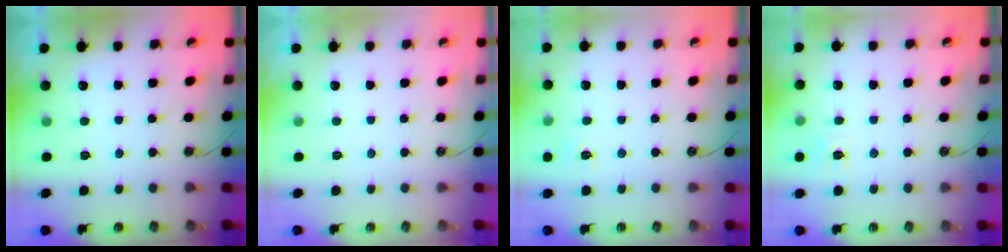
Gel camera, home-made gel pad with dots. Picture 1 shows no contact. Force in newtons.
{"total": 0.0}
{"total": 5.0, "press": 4.9, "slide": 0.7}
{"total": 5.9, "press": 5.9, "slide": 0.7}